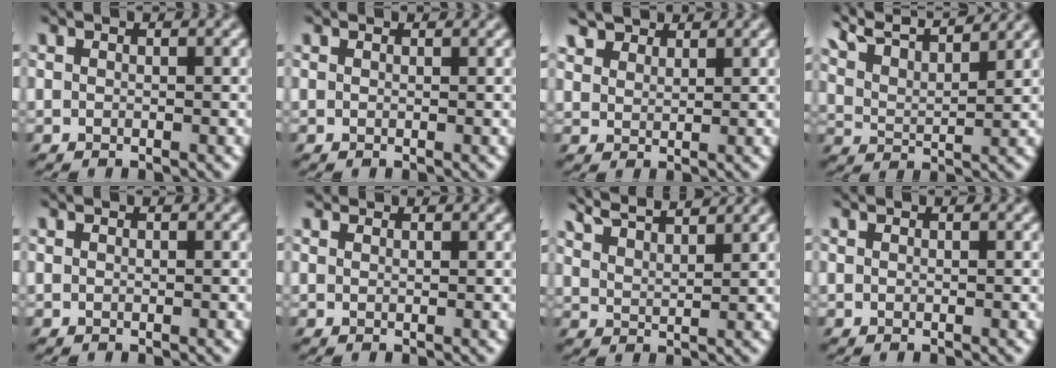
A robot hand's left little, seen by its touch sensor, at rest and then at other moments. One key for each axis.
{"total": 0.5, "fx": 0.5, "fy": 0.1, "fz": 0.0, "tx": -0.007, "ty": 0.006, "tz": 0.011}
{"total": 4.7, "fx": 3.6, "fy": 2.5, "fz": 1.8, "tx": -0.080, "ty": 0.006, "tz": 0.067}
{"total": 7.5, "fx": 6.7, "fy": 0.3, "fz": 3.4, "tx": -0.083, "ty": 0.018, "tz": 0.091}
{"total": 0.0}
{"total": 1.0, "fx": 0.9, "fy": 0.4, "fz": 0.1, "tx": -0.010, "ty": 0.006, "tz": 0.017}
{"total": 6.7, "fx": 5.9, "fy": 0.9, "fz": 3.1, "tx": -0.077, "ty": 0.018, "tz": 0.081}
{"total": 0.0}